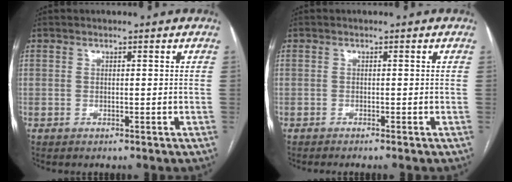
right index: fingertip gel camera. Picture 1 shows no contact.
{"total": 1.1, "force": [-0.9, -0.3, 0.5], "torque": [-0.010, 0.002, -0.016]}